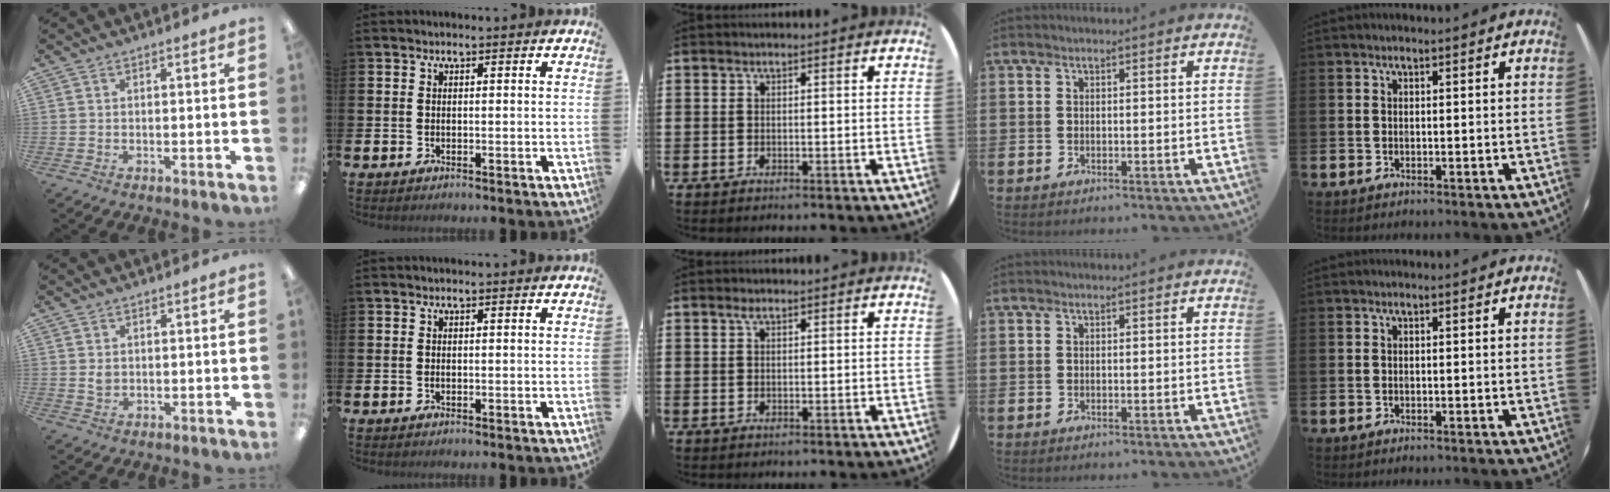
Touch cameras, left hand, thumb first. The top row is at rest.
{"thumb": {"total": 1.8, "force": [0.6, 1.4, 1.0], "torque": [-0.013, 0.000, 0.008]}, "middle": {"total": 0.9, "force": [0.5, 0.2, 0.7], "torque": [-0.013, 0.003, 0.008]}}